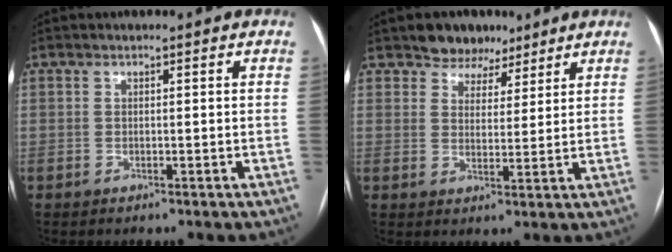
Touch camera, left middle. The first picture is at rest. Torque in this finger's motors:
{"motor_torque": [0.02, -0.02, -0.02, -0.01]}